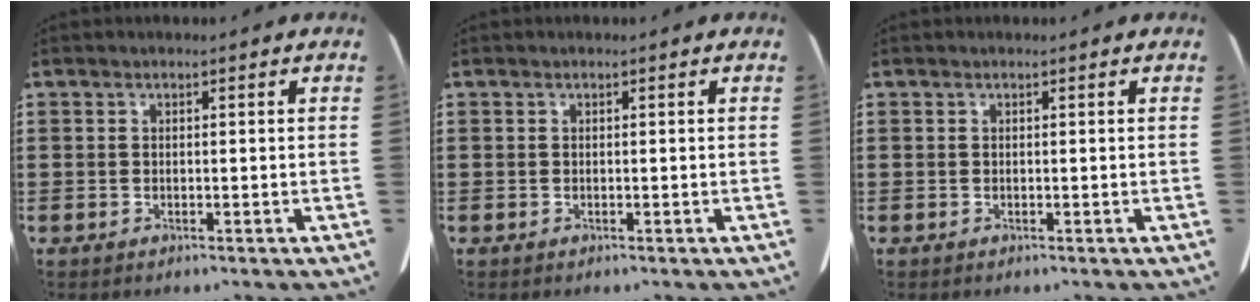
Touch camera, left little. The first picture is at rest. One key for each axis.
{"total": 0.0}
{"total": 0.0}